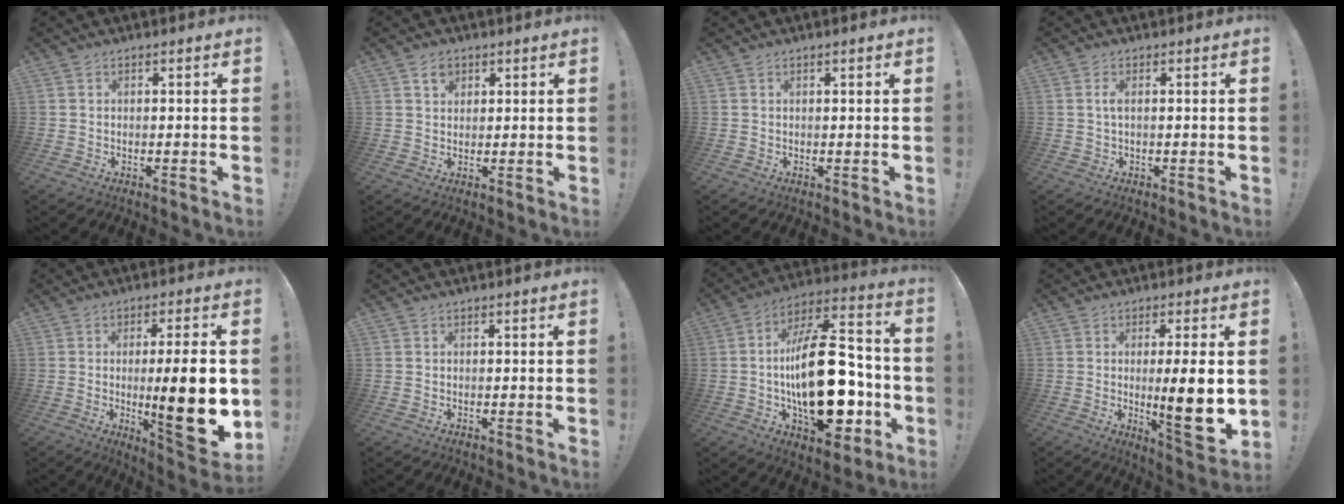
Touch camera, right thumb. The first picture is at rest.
{"total": 3.9, "force": [2.0, 2.9, 1.7], "torque": [-0.018, -0.004, 0.034]}
{"total": 0.7, "force": [0.5, 0.0, 0.5], "torque": [-0.002, -0.002, 0.006]}
{"total": 1.6, "force": [0.1, 0.1, 1.6], "torque": [-0.032, 0.001, 0.000]}
{"total": 18.6, "force": [-1.9, 3.2, 18.2], "torque": [-0.259, -0.011, -0.023]}
{"total": 0.0}
{"total": 29.7, "force": [-4.2, 14.1, 25.8], "torque": [-0.439, 0.031, -0.060]}
{"total": 12.7, "force": [-0.5, 2.0, 12.5], "torque": [-0.176, -0.015, -0.008]}